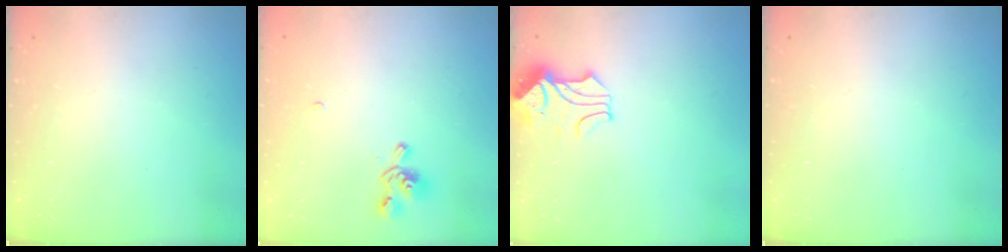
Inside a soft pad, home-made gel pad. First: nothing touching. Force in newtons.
{"total": 1.1, "press": 0.1, "slide": 1.1}
{"total": 1.7, "press": 1.3, "slide": 1.2}
{"total": 0.0}